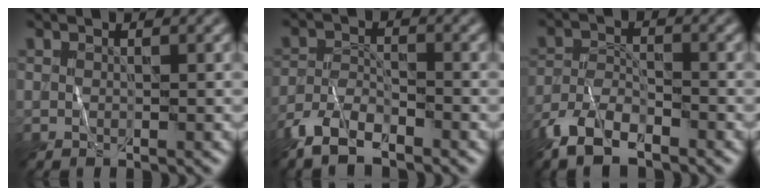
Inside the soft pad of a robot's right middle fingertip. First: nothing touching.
{"total": 5.7, "force": [-4.3, 2.1, 3.1], "torque": [-0.064, -0.007, -0.087]}
{"total": 6.9, "force": [-5.0, 2.8, 3.9], "torque": [-0.078, -0.008, -0.101]}